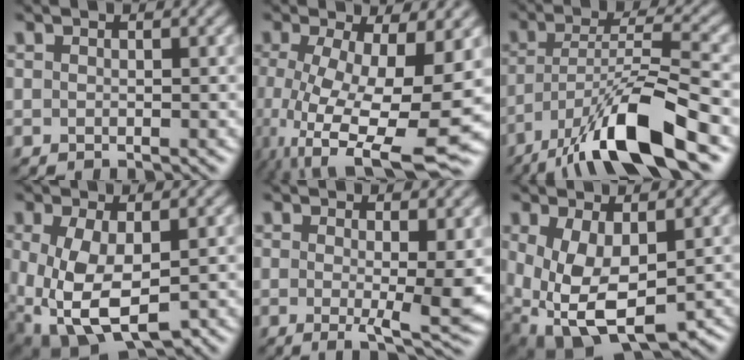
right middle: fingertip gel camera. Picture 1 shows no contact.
{"total": 11.8, "force": [-2.6, 4.1, 10.7], "torque": [-0.185, -0.026, -0.033]}
{"total": 11.5, "force": [-7.1, 2.6, 8.7], "torque": [-0.153, 0.005, -0.132]}
{"total": 8.7, "force": [-1.3, 5.0, 7.0], "torque": [-0.174, -0.030, -0.005]}
{"total": 5.5, "force": [-0.2, 1.0, 5.4], "torque": [-0.083, -0.014, 0.000]}
{"total": 9.7, "force": [-1.5, 5.7, 7.7], "torque": [-0.173, -0.031, -0.005]}